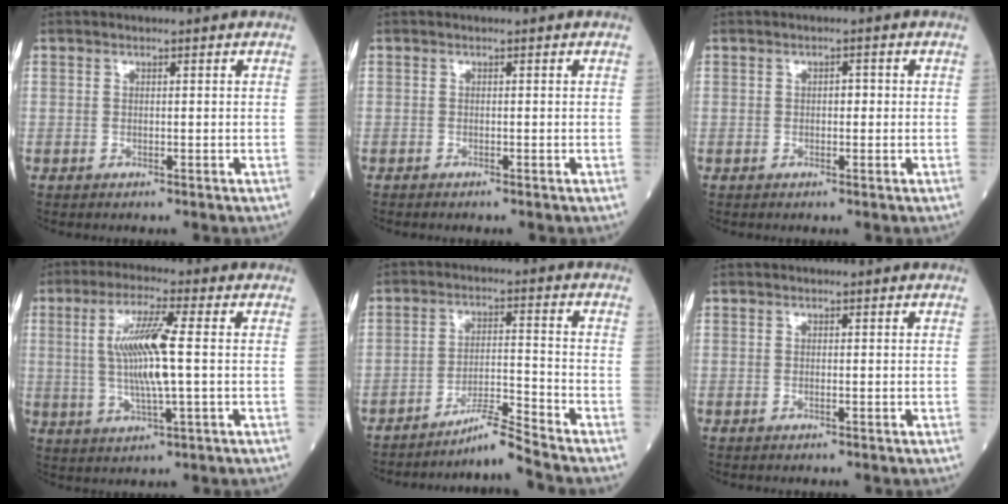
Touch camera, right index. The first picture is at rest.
{"total": 0.6, "force": [-0.5, 0.0, 0.3], "torque": [-0.005, -0.001, -0.011]}
{"total": 1.3, "force": [-0.1, 0.7, 1.1], "torque": [-0.011, 0.004, -0.003]}
{"total": 9.6, "force": [0.8, 0.6, 9.6], "torque": [-0.194, 0.001, 0.015]}
{"total": 6.2, "force": [-5.6, -2.4, 1.2], "torque": [-0.027, -0.007, -0.100]}
{"total": 0.0}